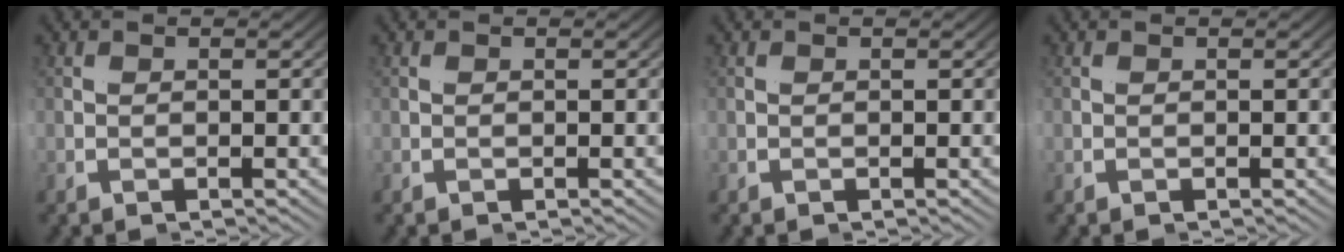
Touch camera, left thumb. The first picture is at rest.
{"total": 0.0}
{"total": 0.0}
{"total": 0.0}